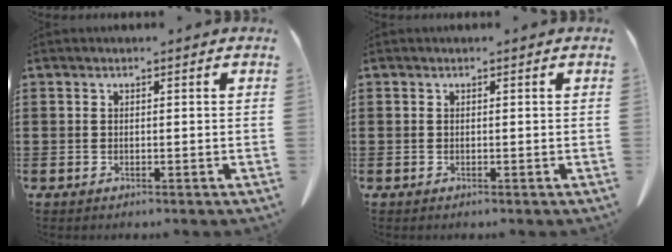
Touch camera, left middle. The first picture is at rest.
{"total": 0.0}